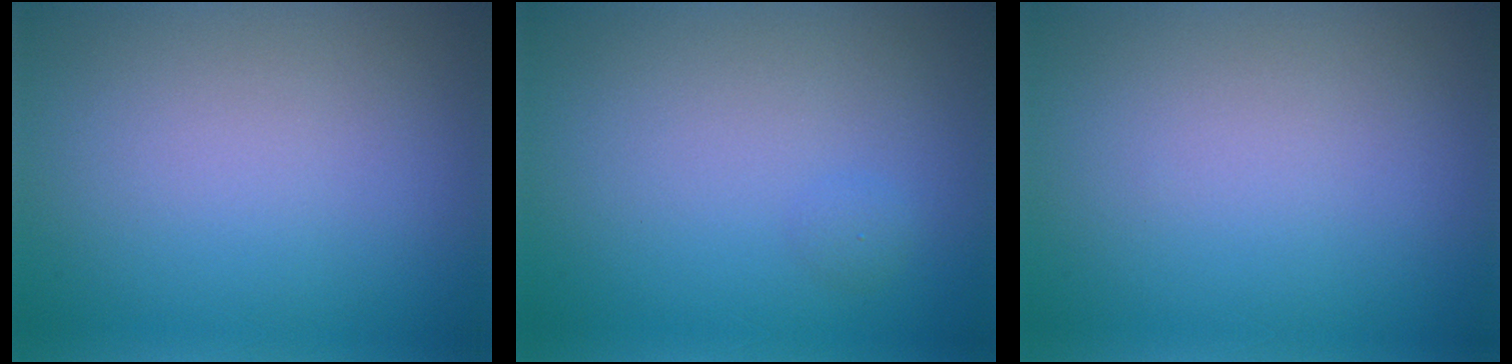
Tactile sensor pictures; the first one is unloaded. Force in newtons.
{"total": 0.6, "press": 0.6, "slide": 0.0}
{"total": 0.0}